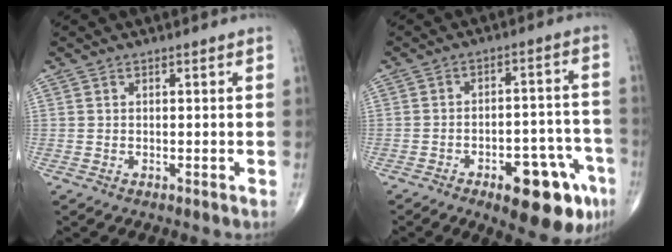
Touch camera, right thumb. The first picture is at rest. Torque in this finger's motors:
{"motor_torque": [1.68, 1.48, 0.66, -0.79, 0.25]}